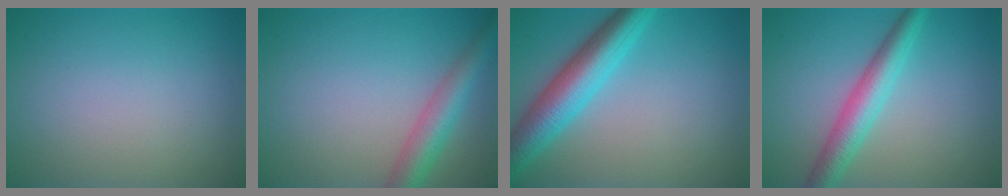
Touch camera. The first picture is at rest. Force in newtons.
{"total": 4.2, "press": 4.2, "slide": 0.2}
{"total": 6.5, "press": 6.5, "slide": 0.2}
{"total": 4.3, "press": 4.3, "slide": 0.0}